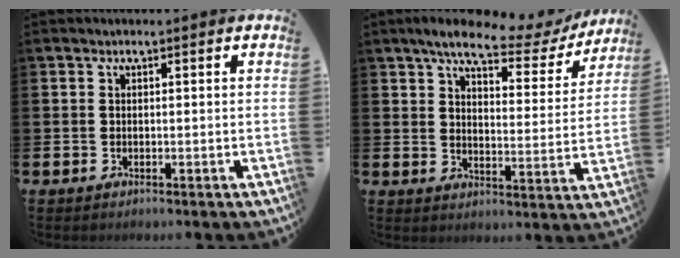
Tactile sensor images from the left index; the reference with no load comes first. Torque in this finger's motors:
{"motor_torque": [1.07, -1.07, 0.19, 0.13]}